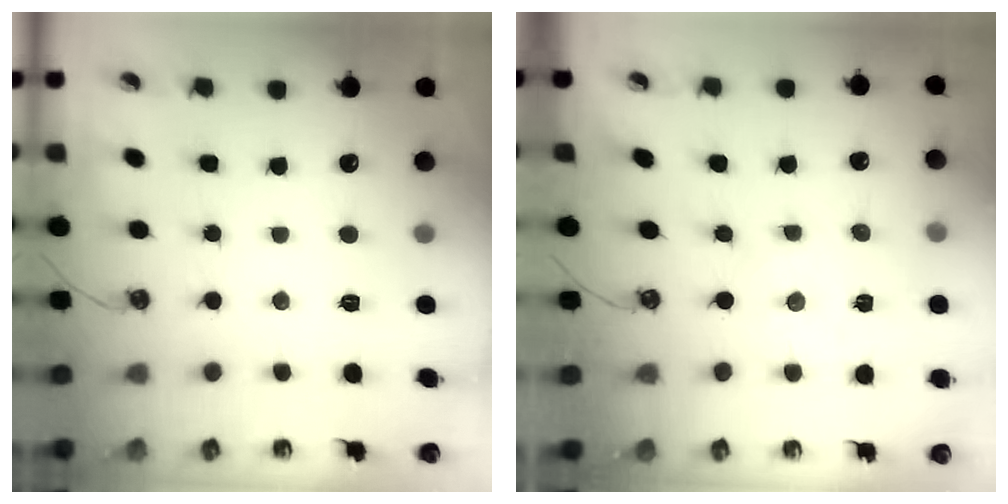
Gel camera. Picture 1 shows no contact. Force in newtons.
{"total": 0.0}